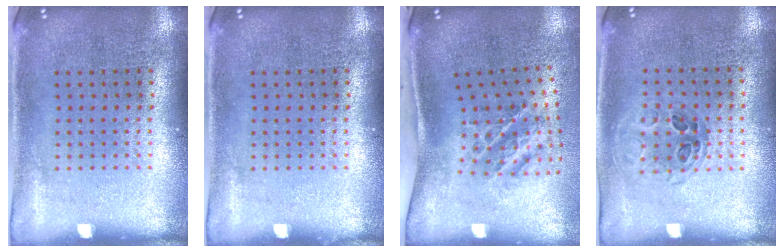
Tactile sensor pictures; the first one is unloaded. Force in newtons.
{"total": 0.0}
{"total": 1.6, "press": 1.2, "slide": 1.1}
{"total": 0.9, "press": 0.8, "slide": 0.4}